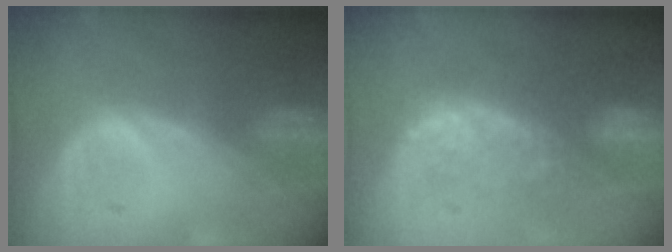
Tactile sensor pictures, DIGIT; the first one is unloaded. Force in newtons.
{"total": 7.8, "press": 7.6, "slide": 2.1}